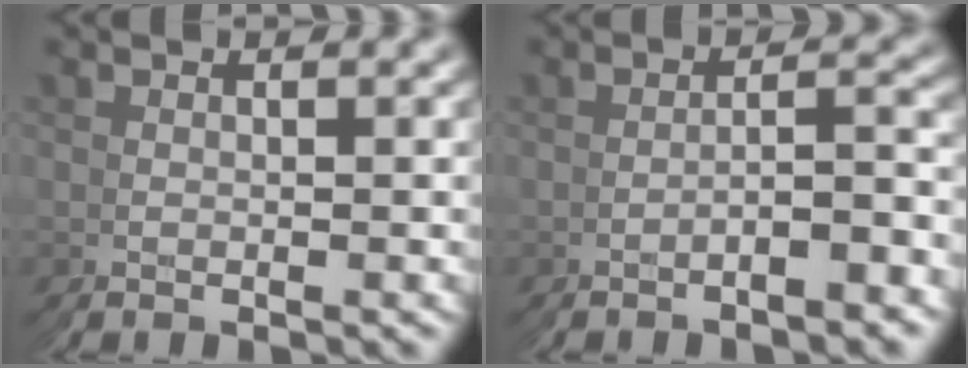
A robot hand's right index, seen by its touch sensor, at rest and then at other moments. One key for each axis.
{"total": 2.5, "fx": -2.0, "fy": -0.6, "fz": 1.4, "tx": -0.013, "ty": 0.009, "tz": -0.039}